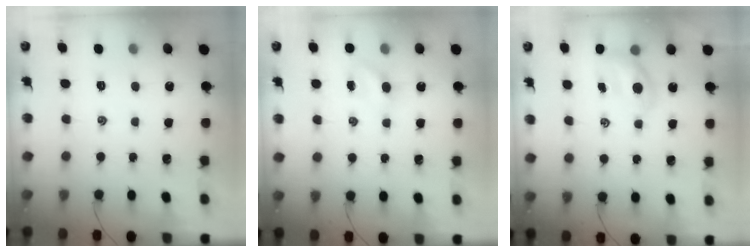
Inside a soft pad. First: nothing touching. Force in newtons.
{"total": 2.8, "press": 2.7, "slide": 0.9}
{"total": 4.8, "press": 4.8, "slide": 0.6}